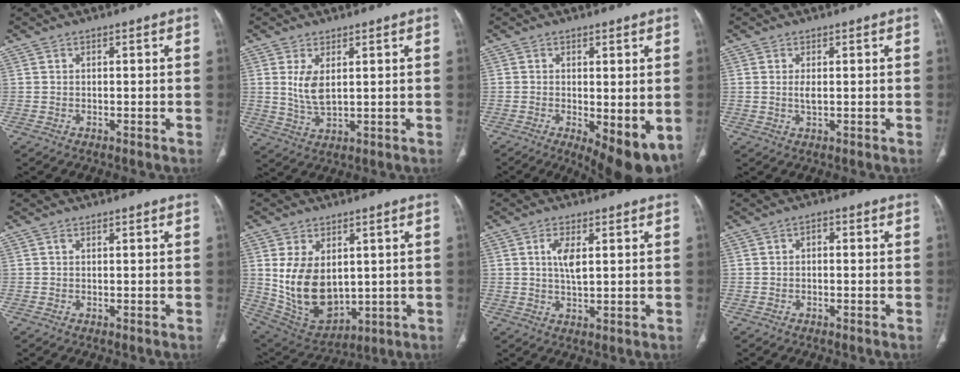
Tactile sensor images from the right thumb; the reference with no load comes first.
{"total": 5.2, "force": [1.3, 2.3, 4.5], "torque": [-0.090, -0.014, 0.037]}
{"total": 10.4, "force": [-2.8, 3.8, 9.3], "torque": [-0.124, -0.025, -0.032]}
{"total": 1.7, "force": [0.1, 0.6, 1.6], "torque": [-0.036, -0.003, 0.007]}
{"total": 0.0}
{"total": 14.7, "force": [1.5, 9.7, 11.0], "torque": [-0.169, -0.014, 0.060]}
{"total": 4.7, "force": [1.3, 1.8, 4.2], "torque": [-0.078, -0.011, 0.023]}
{"total": 1.2, "force": [-0.3, 0.9, 0.8], "torque": [-0.003, 0.005, -0.011]}